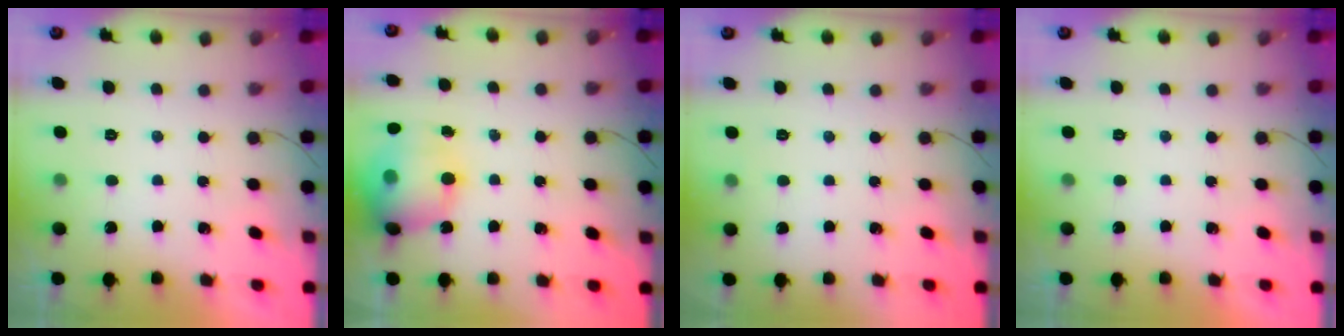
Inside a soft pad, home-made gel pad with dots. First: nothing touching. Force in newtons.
{"total": 16.4, "press": 16.0, "slide": 3.5}
{"total": 2.4, "press": 1.6, "slide": 1.8}
{"total": 0.0}